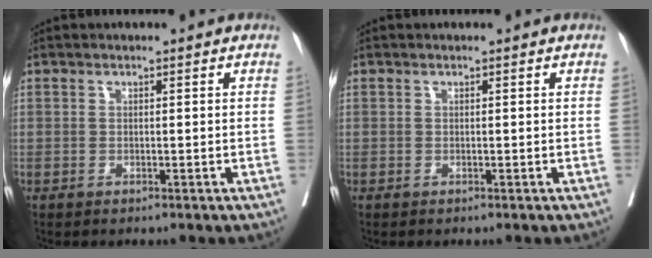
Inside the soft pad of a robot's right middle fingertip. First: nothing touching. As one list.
[{"total": 0.0}]